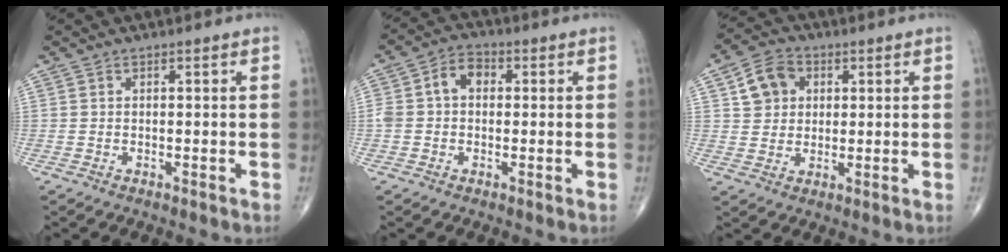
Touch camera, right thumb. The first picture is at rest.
{"total": 6.1, "force": [0.5, 4.4, 4.1], "torque": [-0.067, 0.026, 0.003]}
{"total": 7.6, "force": [2.2, 6.3, 3.6], "torque": [-0.040, 0.002, 0.035]}